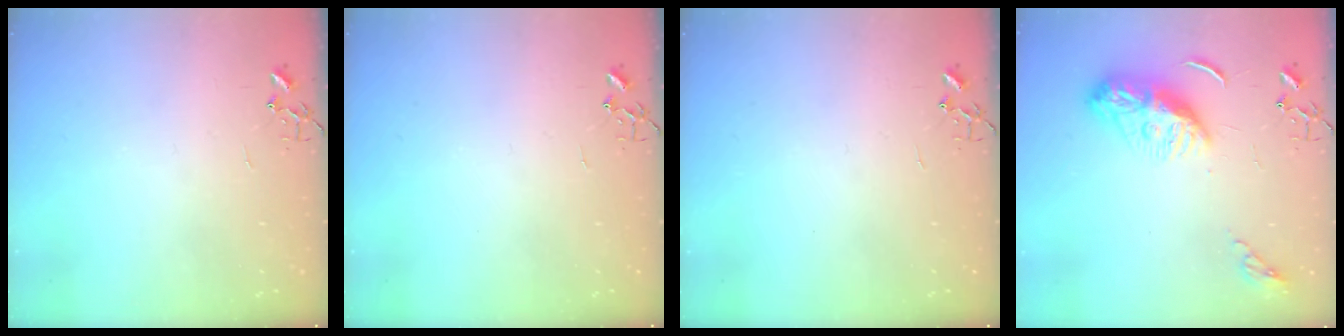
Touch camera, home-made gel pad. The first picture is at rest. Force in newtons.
{"total": 0.0}
{"total": 0.0}
{"total": 11.5, "press": 11.4, "slide": 0.6}